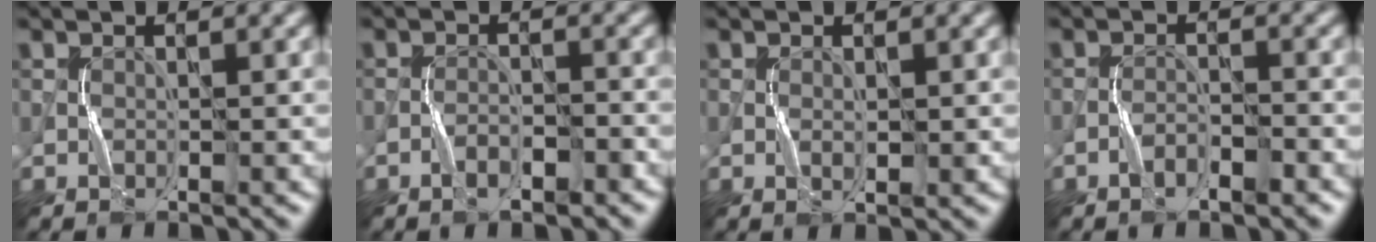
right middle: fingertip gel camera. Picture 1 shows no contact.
{"total": 2.1, "force": [-1.5, 0.5, 1.3], "torque": [-0.020, 0.007, -0.025]}
{"total": 0.9, "force": [0.1, 0.3, 0.8], "torque": [-0.016, -0.002, 0.004]}
{"total": 1.7, "force": [-1.3, 0.3, 1.1], "torque": [-0.021, 0.007, -0.022]}